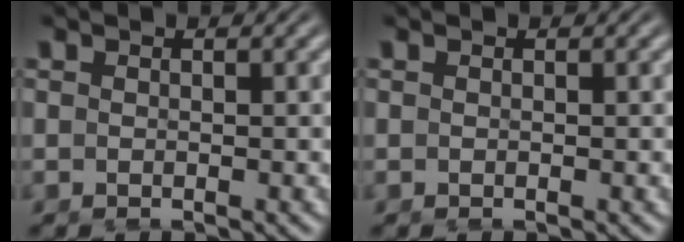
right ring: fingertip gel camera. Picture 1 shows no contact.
{"total": 0.0}